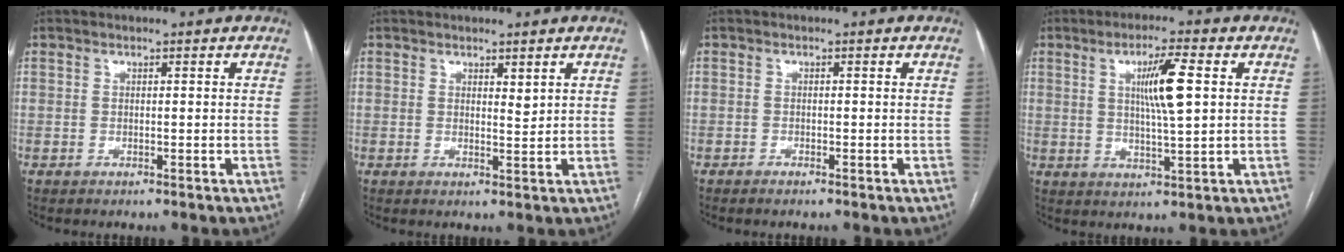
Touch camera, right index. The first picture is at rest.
{"total": 1.4, "force": [0.9, 0.3, 1.0], "torque": [-0.017, -0.009, 0.018]}
{"total": 0.7, "force": [-0.6, 0.0, 0.3], "torque": [-0.011, -0.001, -0.010]}
{"total": 7.6, "force": [1.8, 0.3, 7.3], "torque": [-0.131, 0.000, 0.032]}